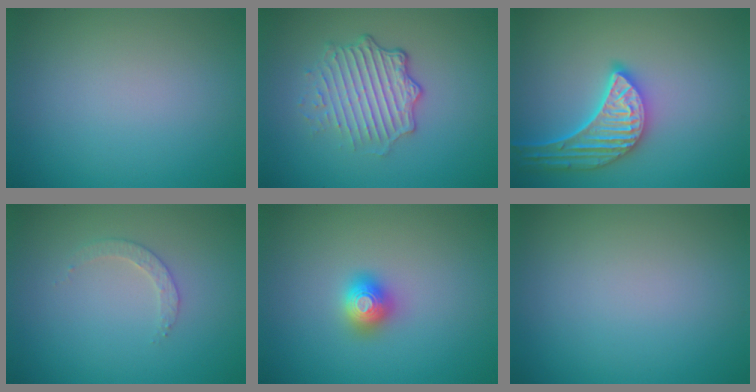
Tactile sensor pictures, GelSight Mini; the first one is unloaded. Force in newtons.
{"total": 5.0, "press": 3.6, "slide": 3.5}
{"total": 5.3, "press": 4.7, "slide": 2.5}
{"total": 1.6, "press": 1.5, "slide": 0.3}
{"total": 2.0, "press": 2.0, "slide": 0.2}
{"total": 0.0}